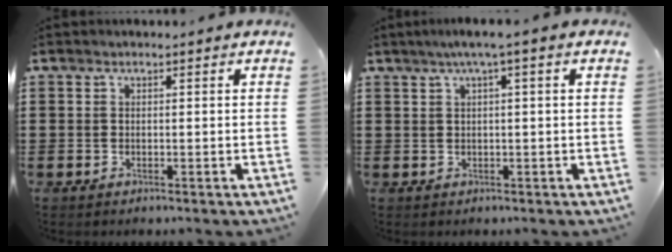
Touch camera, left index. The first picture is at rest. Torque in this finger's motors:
{"motor_torque": [0.38, -0.14, 0.22, 0.10]}